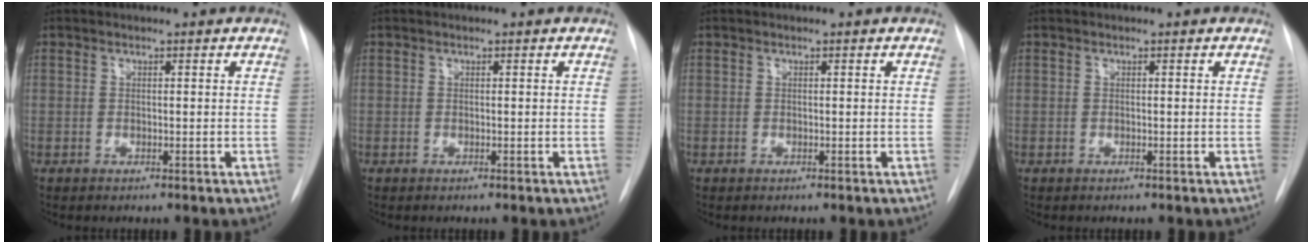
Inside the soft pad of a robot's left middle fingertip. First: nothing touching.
{"total": 0.0}
{"total": 0.0}
{"total": 0.0}